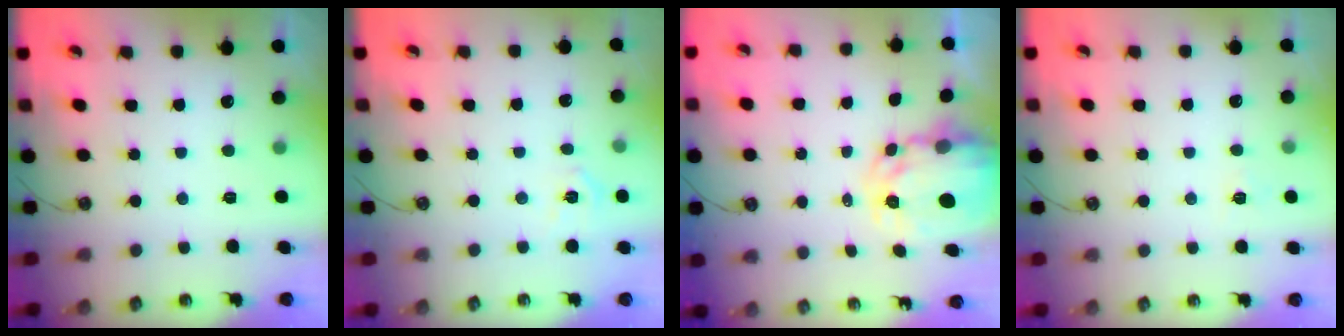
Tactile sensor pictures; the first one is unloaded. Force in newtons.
{"total": 4.5, "press": 4.5, "slide": 0.5}
{"total": 6.4, "press": 6.4, "slide": 0.6}
{"total": 3.9, "press": 3.9, "slide": 0.5}